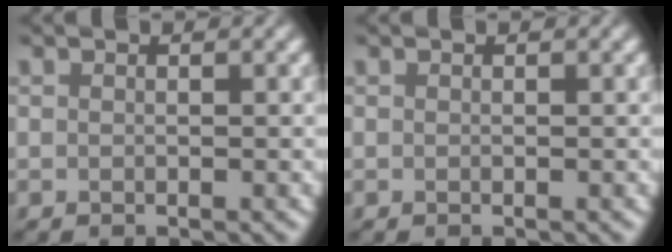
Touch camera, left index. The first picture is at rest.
{"total": 0.0}